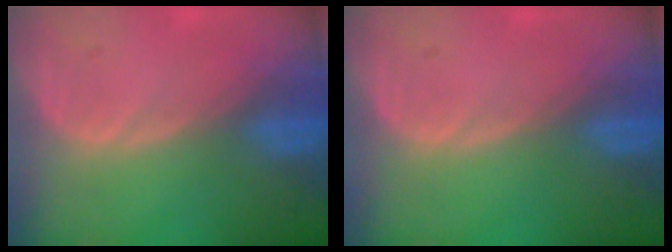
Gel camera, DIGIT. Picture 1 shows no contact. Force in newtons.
{"total": 0.0}